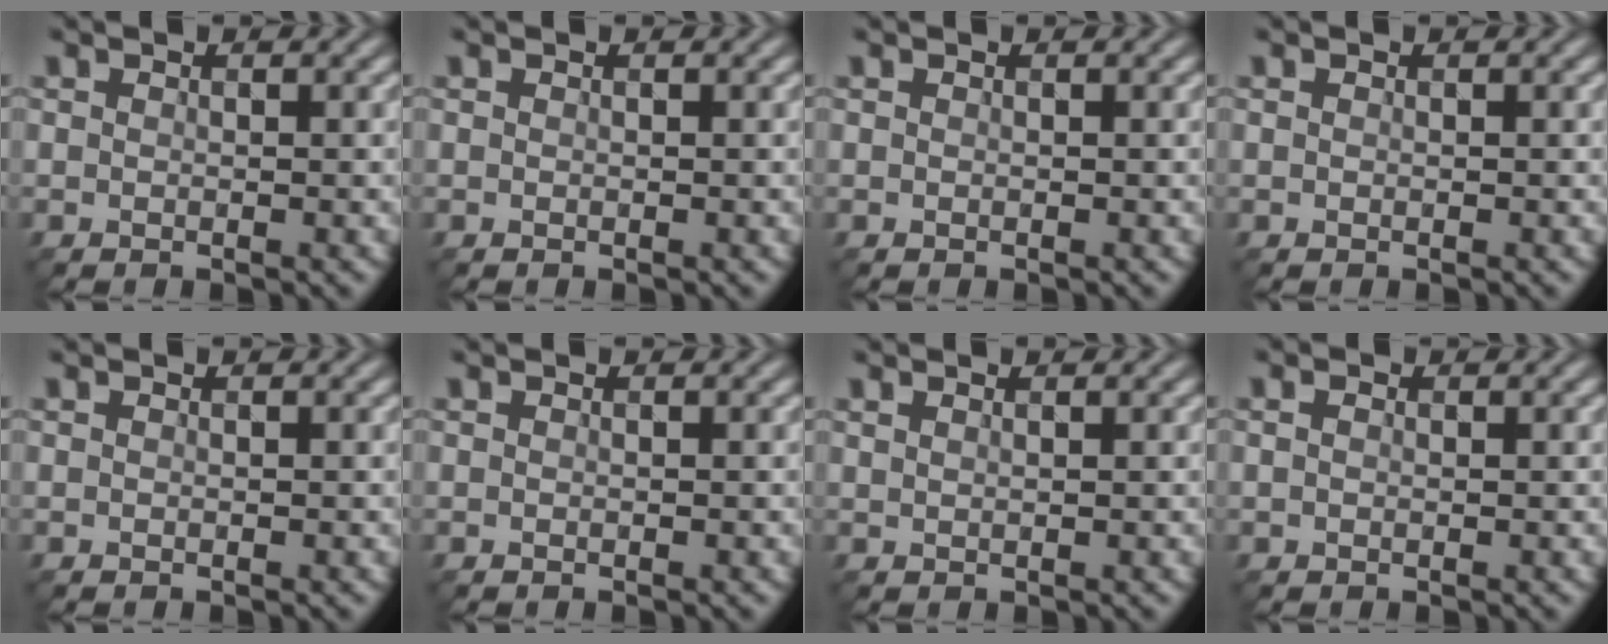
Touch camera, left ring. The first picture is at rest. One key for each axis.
{"total": 0.0}
{"total": 0.0}
{"total": 0.0}
{"total": 0.0}
{"total": 0.0}
{"total": 0.7, "fx": 0.6, "fy": 0.1, "fz": 0.3, "tx": -0.006, "ty": 0.000, "tz": 0.009}
{"total": 0.9, "fx": 0.2, "fy": 0.6, "fz": 0.5, "tx": -0.013, "ty": 0.001, "tz": 0.001}